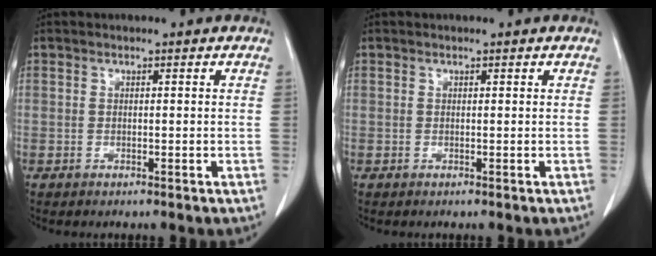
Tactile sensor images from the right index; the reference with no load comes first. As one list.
[{"total": 0.0}]